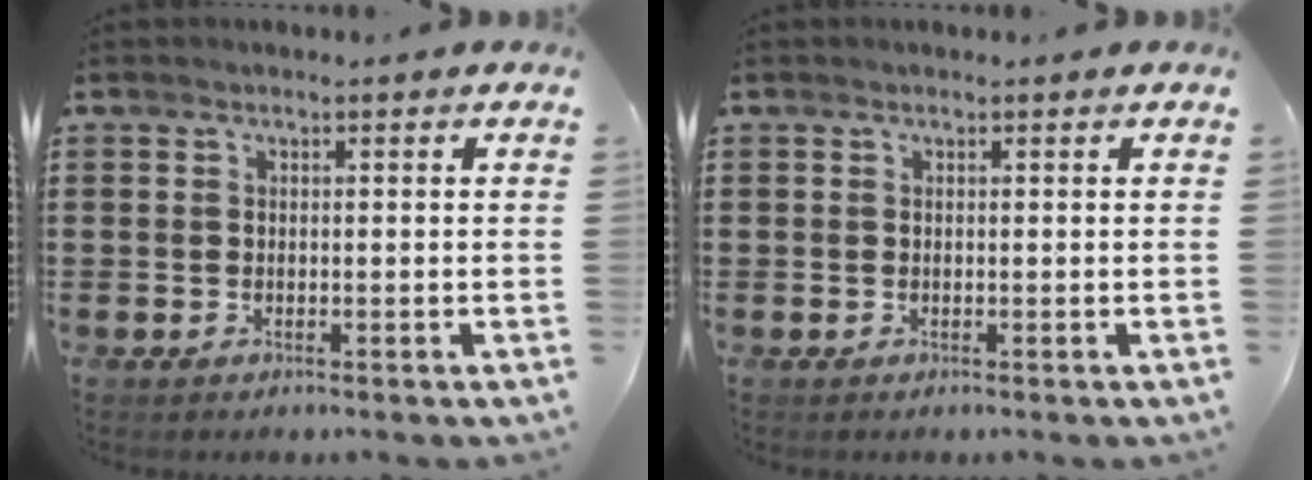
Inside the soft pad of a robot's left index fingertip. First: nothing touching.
{"total": 0.0}